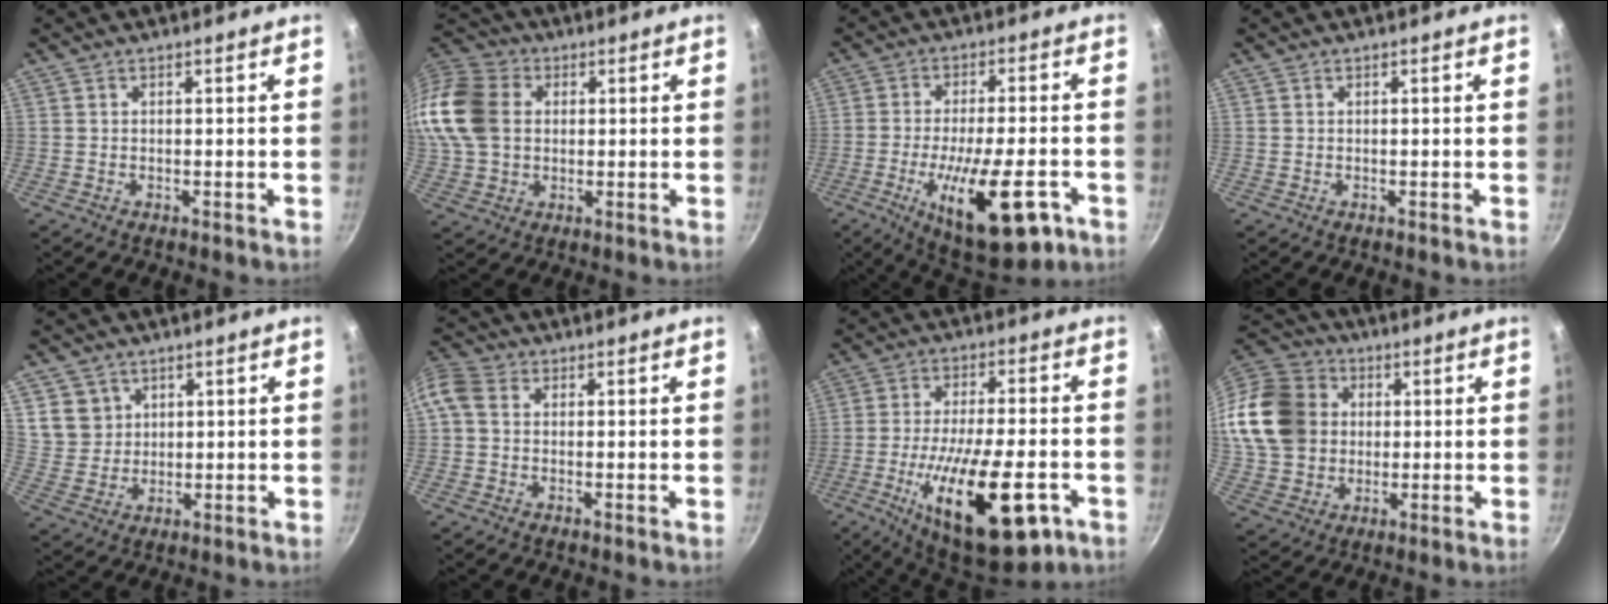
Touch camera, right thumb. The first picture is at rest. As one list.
[{"total": 21.2, "force": [3.1, 16.6, 12.7], "torque": [-0.296, 0.035, 0.048]}, {"total": 18.5, "force": [-7.4, 6.2, 15.8], "torque": [-0.234, 0.009, -0.107]}, {"total": 0.0}, {"total": 6.4, "force": [2.7, 5.6, 1.3], "torque": [0.004, -0.003, 0.059]}, {"total": 8.0, "force": [0.9, 6.3, 4.9], "torque": [-0.116, 0.027, 0.001]}, {"total": 22.7, "force": [-8.7, 8.0, 19.3], "torque": [-0.297, 0.012, -0.132]}, {"total": 21.1, "force": [3.0, 17.8, 10.8], "torque": [-0.219, 0.032, 0.060]}]